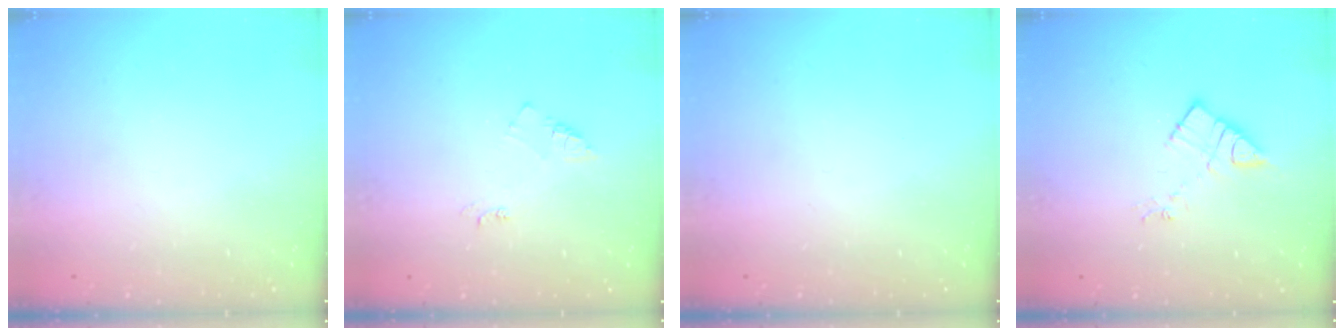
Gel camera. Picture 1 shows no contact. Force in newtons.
{"total": 5.5, "press": 5.5, "slide": 0.6}
{"total": 0.0}
{"total": 7.9, "press": 7.9, "slide": 0.4}